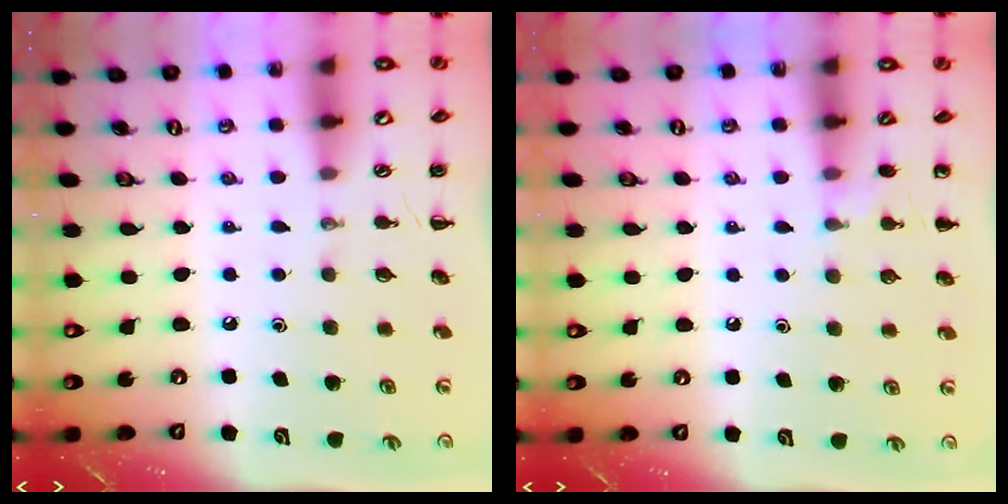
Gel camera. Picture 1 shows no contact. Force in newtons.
{"total": 5.5, "press": 5.3, "slide": 1.6}